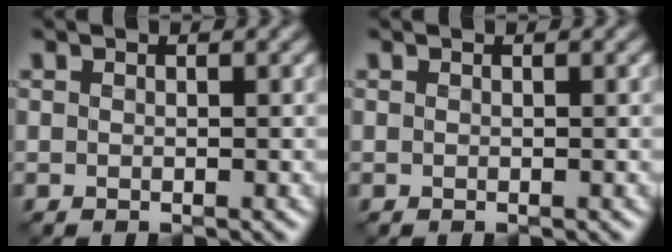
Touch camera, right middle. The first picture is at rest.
{"total": 0.0}